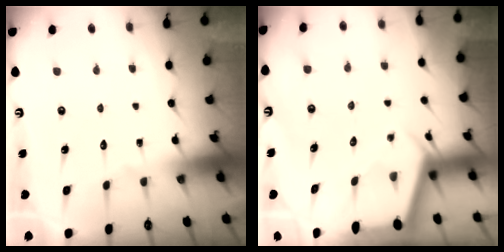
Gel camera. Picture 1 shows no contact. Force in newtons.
{"total": 2.4, "press": 2.4, "slide": 0.3}